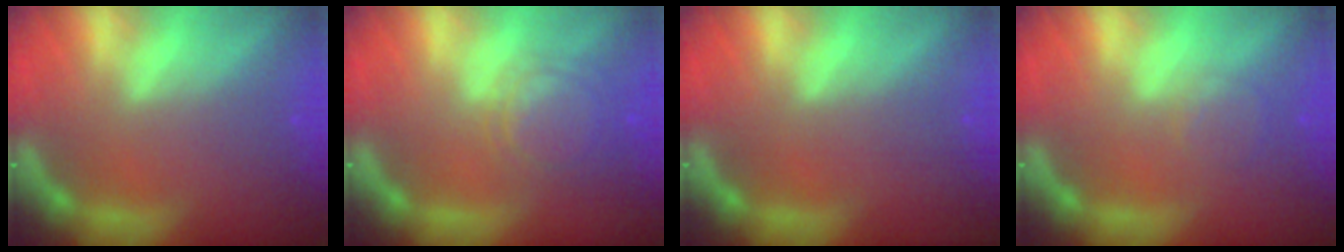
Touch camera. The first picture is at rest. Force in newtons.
{"total": 5.1}
{"total": 0.0}
{"total": 2.0}